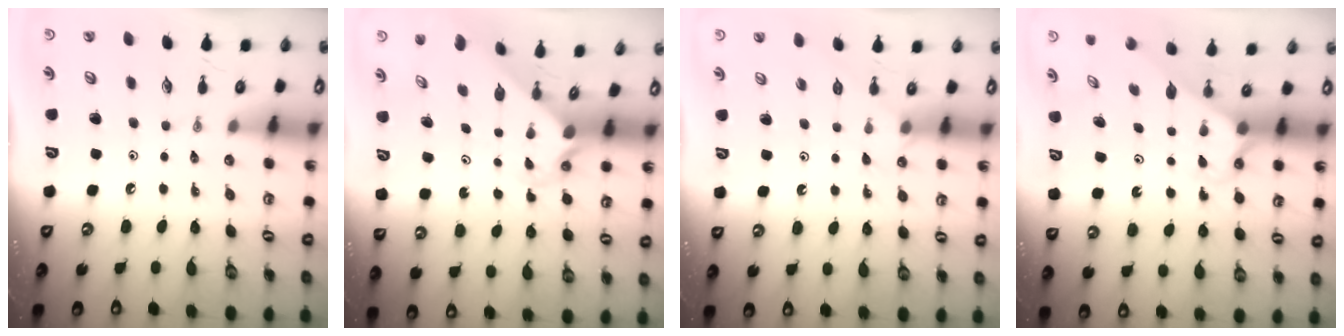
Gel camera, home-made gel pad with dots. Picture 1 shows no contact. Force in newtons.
{"total": 2.1, "press": 2.1, "slide": 0.1}
{"total": 3.8, "press": 3.8, "slide": 0.4}
{"total": 2.5, "press": 2.5, "slide": 0.2}